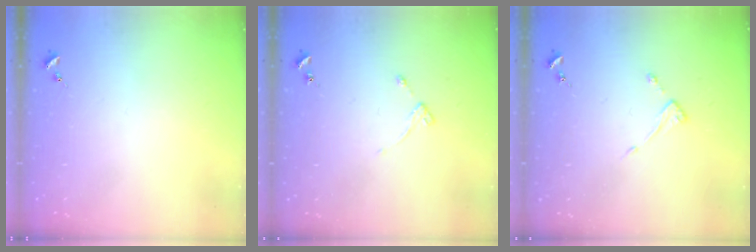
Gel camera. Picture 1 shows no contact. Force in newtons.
{"total": 4.3, "press": 4.2, "slide": 0.6}
{"total": 4.1, "press": 4.0, "slide": 0.4}